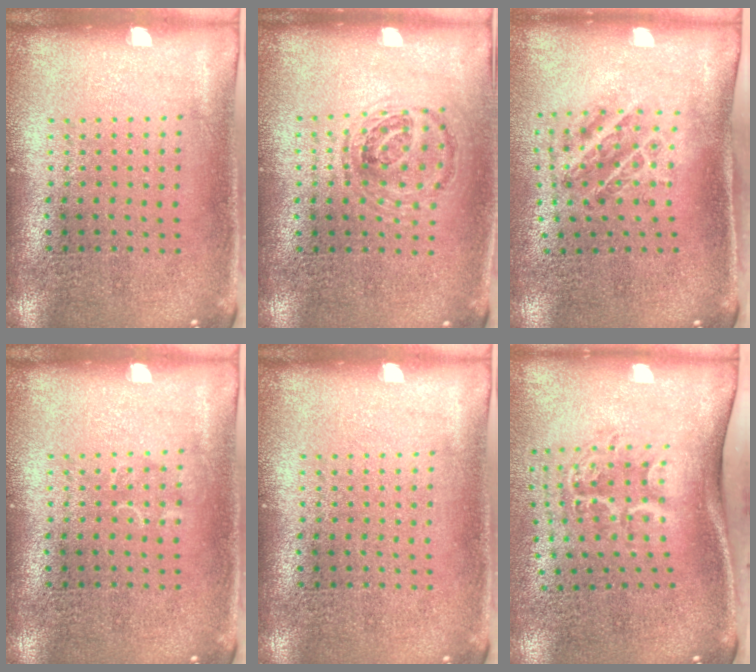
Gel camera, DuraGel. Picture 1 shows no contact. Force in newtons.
{"total": 0.9, "press": 0.9, "slide": 0.3}
{"total": 1.1, "press": 1.0, "slide": 0.3}
{"total": 0.5, "press": 0.5, "slide": 0.1}
{"total": 0.0}
{"total": 2.2, "press": 1.4, "slide": 1.7}